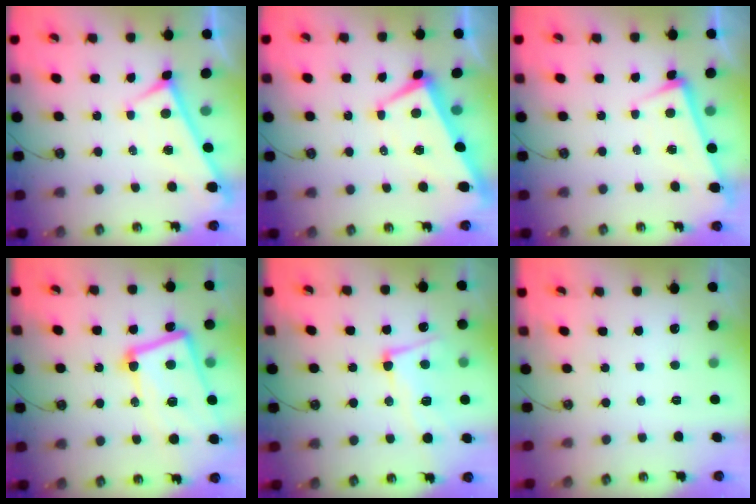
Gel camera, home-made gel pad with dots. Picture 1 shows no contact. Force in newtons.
{"total": 2.1, "press": 1.9, "slide": 0.9}
{"total": 0.8, "press": 0.7, "slide": 0.5}
{"total": 17.5, "press": 17.3, "slide": 2.7}
{"total": 6.2, "press": 6.0, "slide": 1.3}
{"total": 0.0}